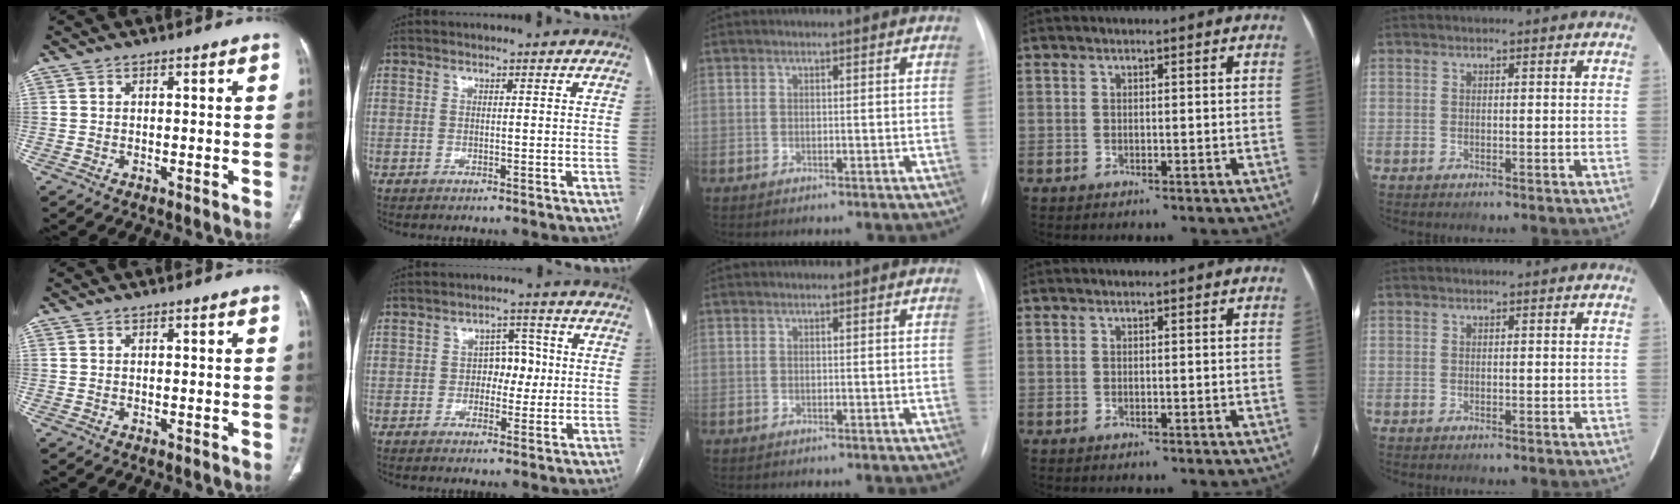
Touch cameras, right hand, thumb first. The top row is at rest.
{"index": {"total": 4.3, "force": [-0.2, 3.0, 3.1], "torque": [-0.038, 0.016, -0.004]}}